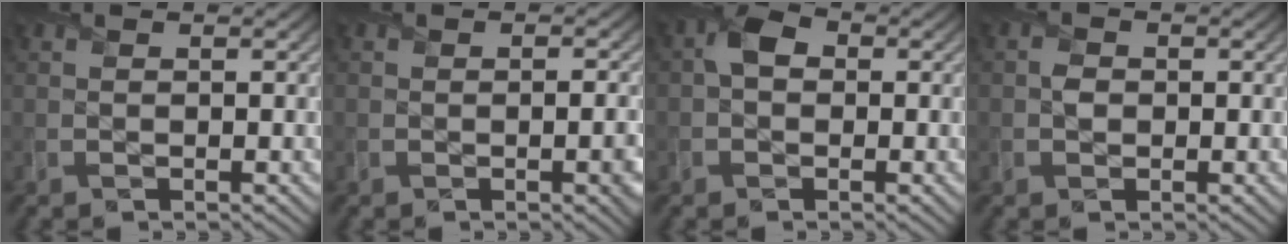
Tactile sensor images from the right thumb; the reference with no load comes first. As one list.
[{"total": 1.7, "force": [-0.3, 0.4, 1.6], "torque": [-0.020, 0.001, -0.003]}, {"total": 3.0, "force": [-0.1, 2.4, 1.7], "torque": [-0.036, 0.007, -0.013]}, {"total": 1.3, "force": [-0.2, 1.2, 0.5], "torque": [-0.012, -0.001, -0.009]}]